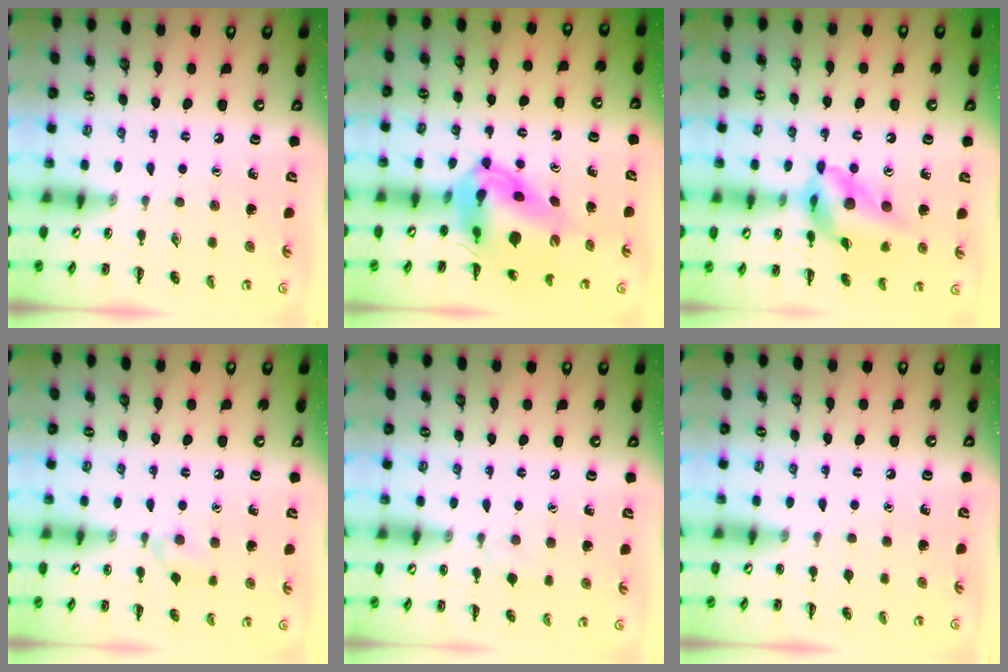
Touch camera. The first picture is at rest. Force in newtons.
{"total": 11.5, "press": 11.0, "slide": 3.3}
{"total": 12.1, "press": 11.4, "slide": 3.9}
{"total": 6.7, "press": 6.3, "slide": 2.1}
{"total": 5.6, "press": 5.3, "slide": 1.6}
{"total": 0.0}